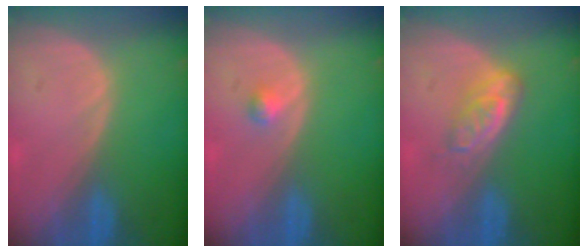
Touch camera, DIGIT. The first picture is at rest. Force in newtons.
{"total": 1.1, "press": 1.1, "slide": 0.1}
{"total": 4.8, "press": 4.2, "slide": 2.4}